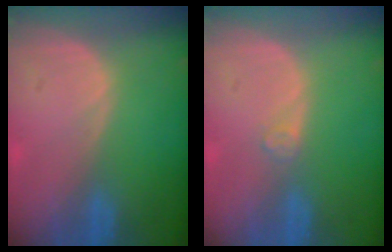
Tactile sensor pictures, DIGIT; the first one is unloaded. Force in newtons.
{"total": 1.2, "press": 1.2, "slide": 0.3}